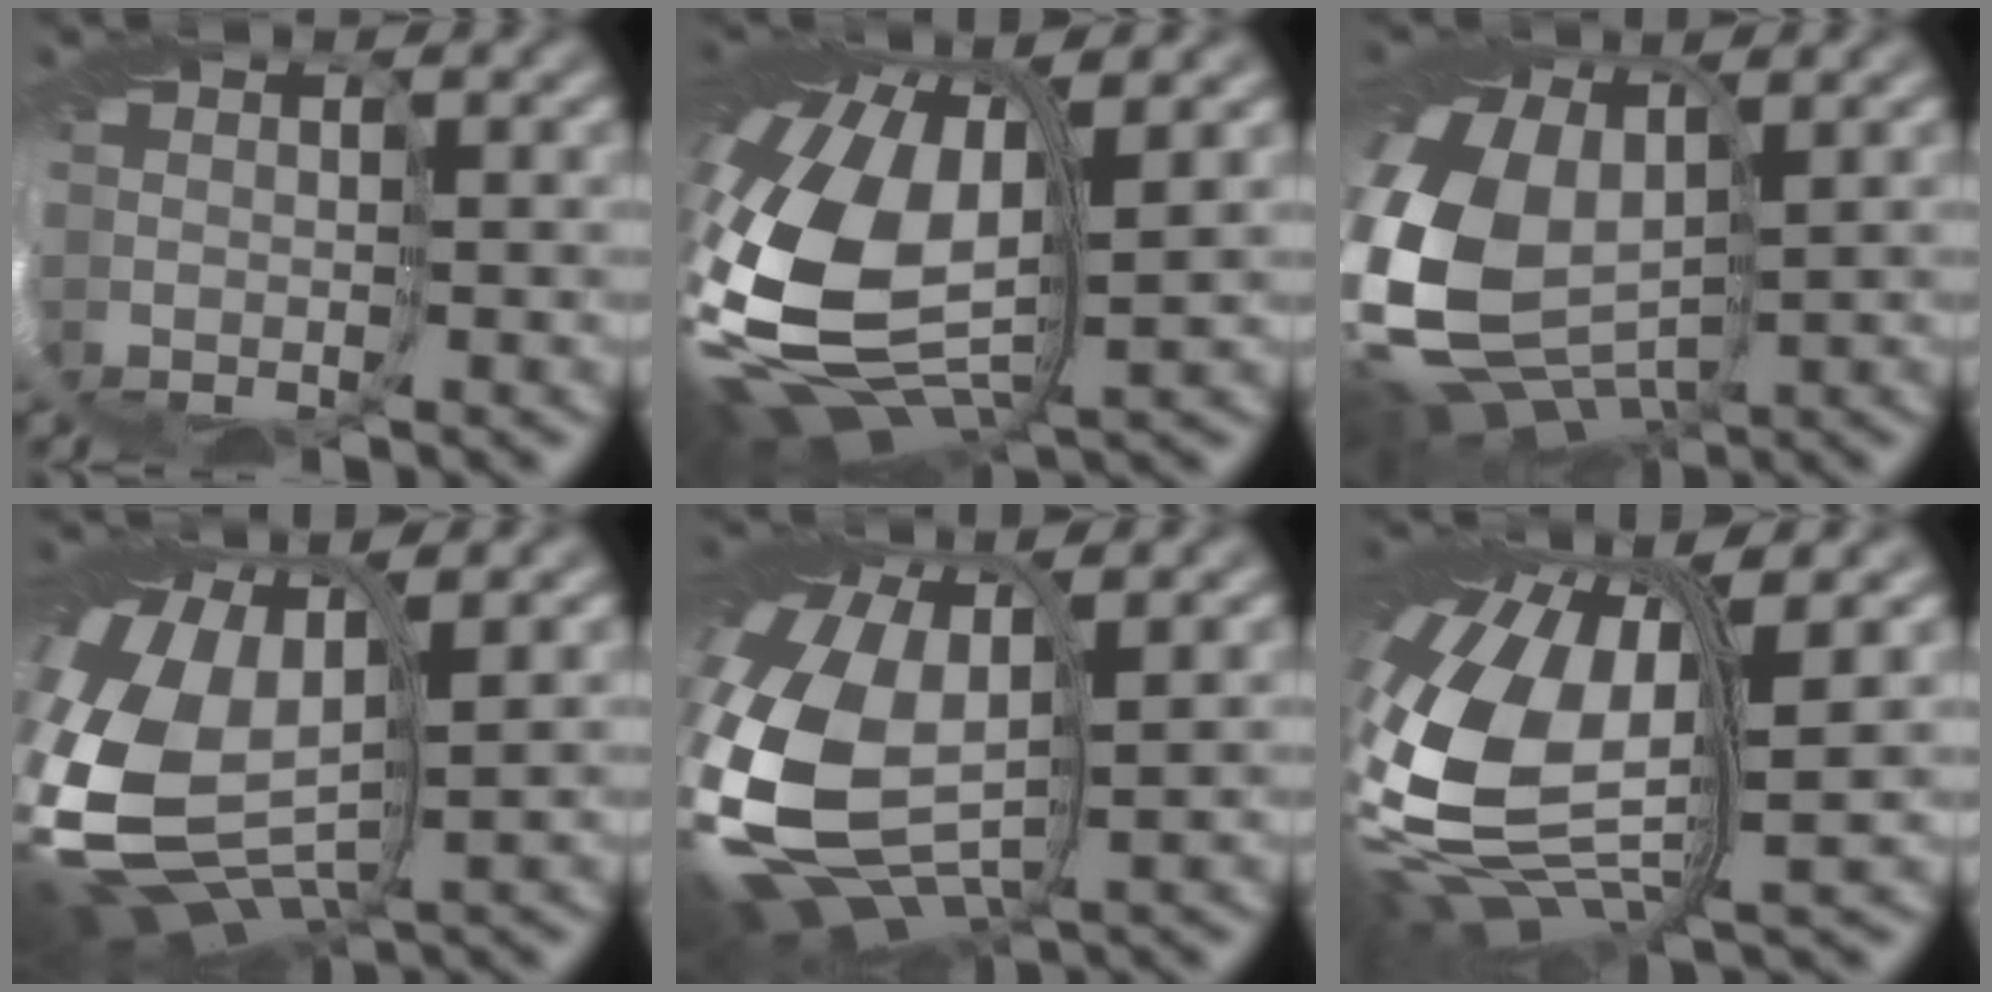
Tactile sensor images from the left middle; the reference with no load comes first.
{"total": 13.5, "force": [-0.5, 8.1, 10.8], "torque": [-0.270, -0.014, -0.011]}
{"total": 11.0, "force": [0.0, 8.1, 7.4], "torque": [-0.225, -0.012, 0.006]}
{"total": 13.3, "force": [-1.0, 8.4, 10.3], "torque": [-0.249, -0.027, 0.008]}
{"total": 12.8, "force": [-2.2, 8.3, 9.5], "torque": [-0.267, -0.023, -0.036]}
{"total": 12.4, "force": [-0.4, 6.7, 10.4], "torque": [-0.257, 0.001, -0.019]}